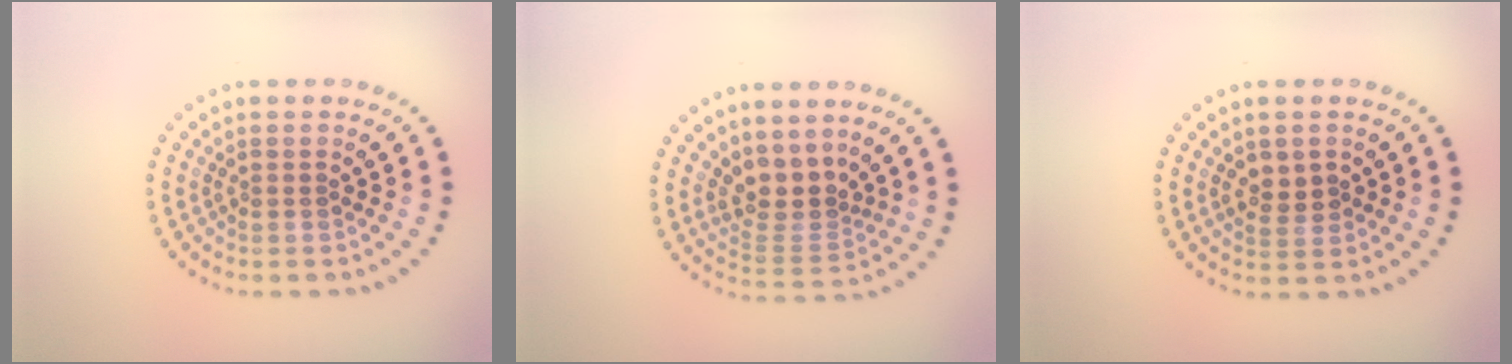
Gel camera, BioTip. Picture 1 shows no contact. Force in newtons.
{"total": 3.5, "press": 2.5, "slide": 2.4}
{"total": 2.1, "press": 2.1, "slide": 0.4}